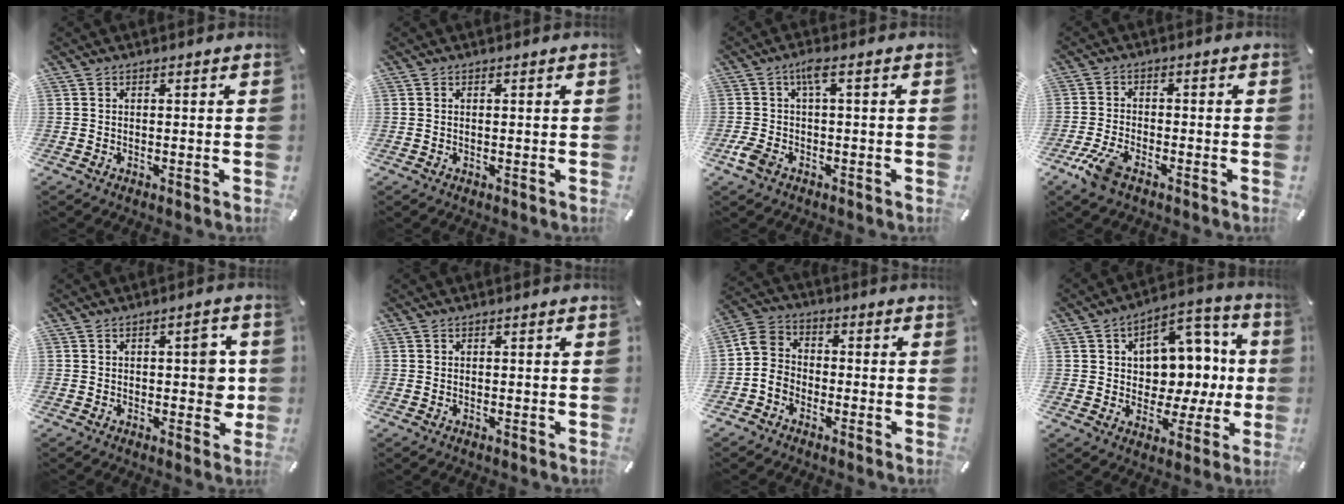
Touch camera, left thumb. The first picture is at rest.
{"total": 0.0}
{"total": 5.2, "force": [-1.0, 1.9, 4.7], "torque": [-0.106, 0.006, -0.024]}
{"total": 5.9, "force": [-3.5, 2.4, 4.0], "torque": [-0.103, 0.002, -0.069]}
{"total": 6.5, "force": [0.3, 3.5, 5.5], "torque": [-0.052, -0.003, -0.005]}
{"total": 0.0}
{"total": 6.3, "force": [-2.9, 5.3, 1.9], "torque": [-0.042, 0.026, -0.053]}
{"total": 10.8, "force": [1.4, 9.2, 5.5], "torque": [-0.054, -0.028, 0.033]}